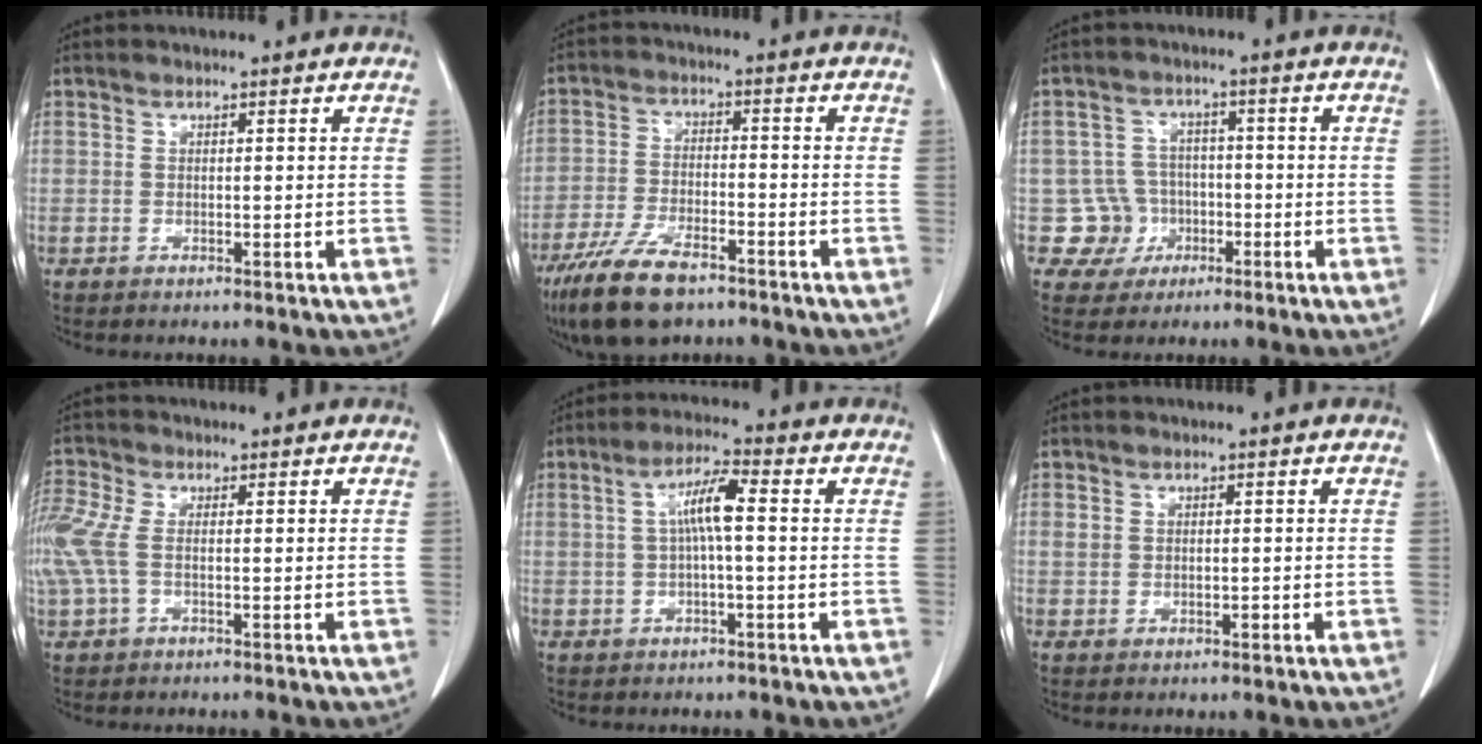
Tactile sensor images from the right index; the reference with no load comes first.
{"total": 10.8, "force": [-7.7, 3.3, 6.8], "torque": [-0.136, -0.017, -0.139]}
{"total": 5.6, "force": [-1.6, 5.4, -0.1], "torque": [0.012, 0.016, -0.023]}
{"total": 6.4, "force": [0.0, 3.2, 5.5], "torque": [-0.177, 0.020, 0.003]}
{"total": 5.7, "force": [0.5, 0.6, 5.6], "torque": [-0.106, 0.015, 0.008]}
{"total": 1.6, "force": [0.0, 1.2, 1.1], "torque": [-0.025, 0.006, 0.006]}